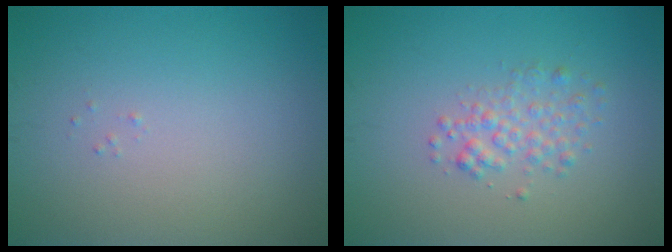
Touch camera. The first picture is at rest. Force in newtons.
{"total": 2.1, "press": 2.1, "slide": 0.1}